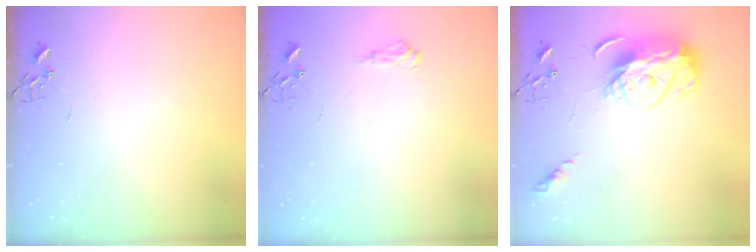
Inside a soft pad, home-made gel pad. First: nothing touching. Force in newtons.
{"total": 7.4, "press": 7.4, "slide": 0.9}
{"total": 14.0, "press": 13.9, "slide": 1.4}